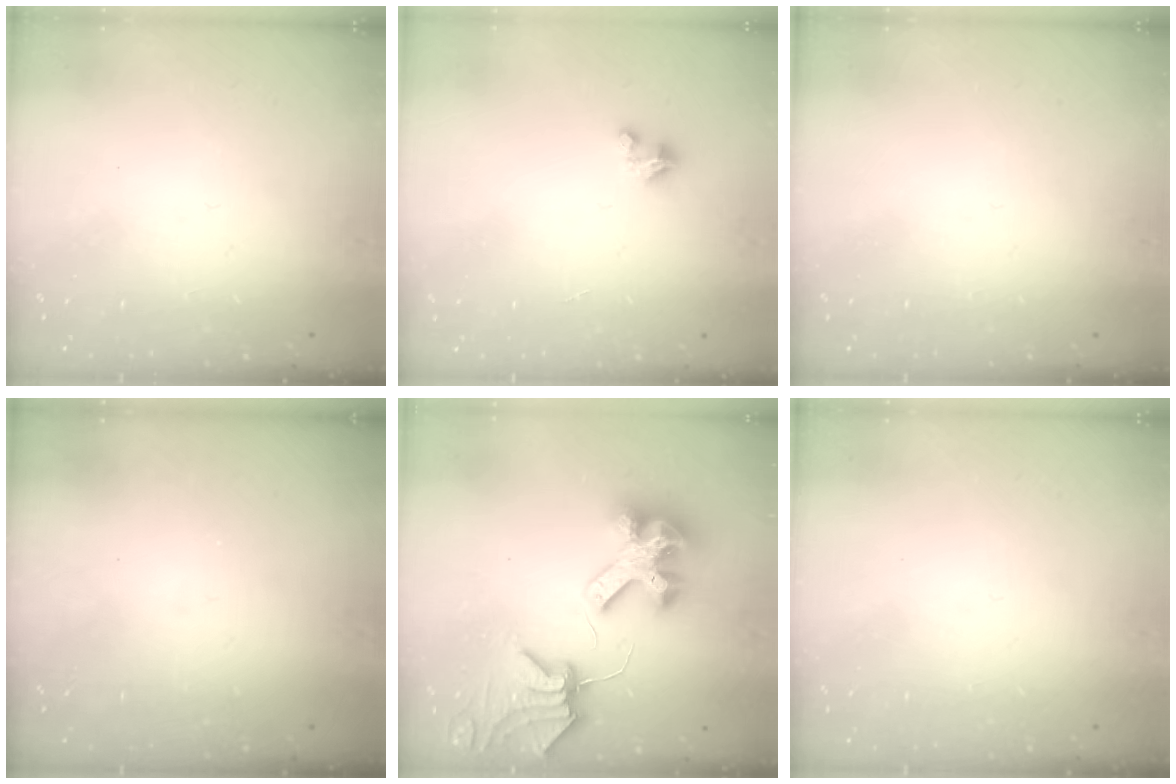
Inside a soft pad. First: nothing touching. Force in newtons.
{"total": 2.6, "press": 2.6, "slide": 0.2}
{"total": 0.0}
{"total": 0.0}
{"total": 13.0, "press": 12.9, "slide": 1.4}
{"total": 0.0}